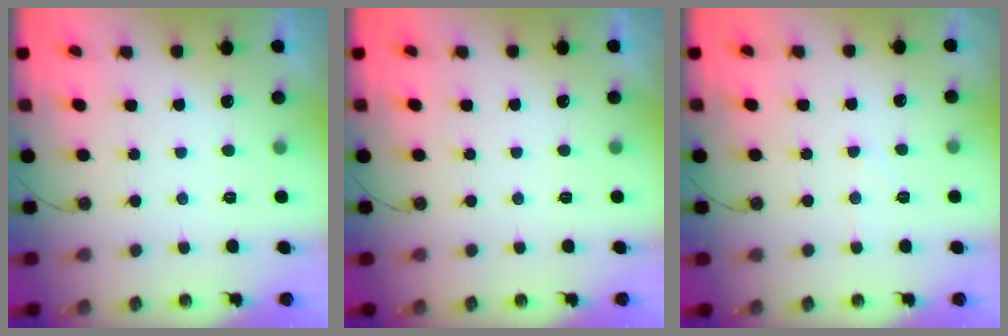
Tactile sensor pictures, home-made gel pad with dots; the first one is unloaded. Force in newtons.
{"total": 0.0}
{"total": 6.4, "press": 6.3, "slide": 1.0}